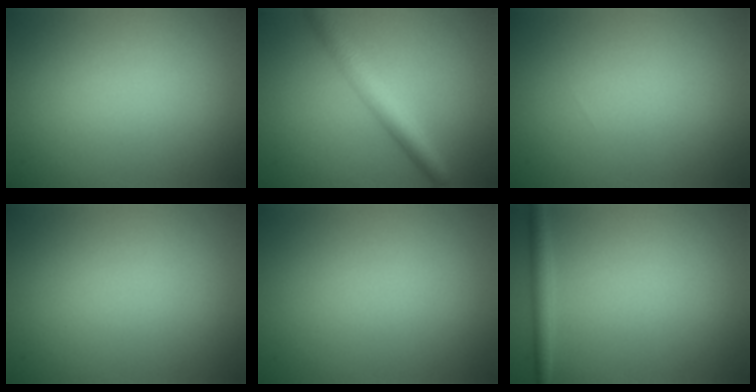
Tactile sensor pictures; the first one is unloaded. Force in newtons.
{"total": 4.6, "press": 4.6, "slide": 0.2}
{"total": 0.0}
{"total": 0.0}
{"total": 0.0}
{"total": 1.7, "press": 1.7, "slide": 0.1}